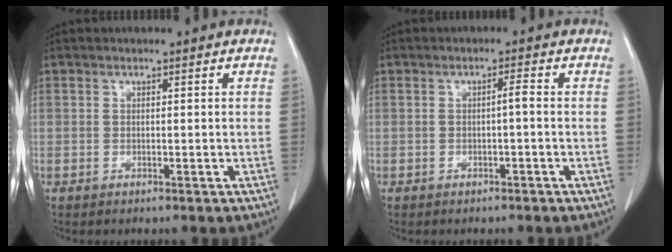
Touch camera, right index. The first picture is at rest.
{"total": 1.3, "force": [-0.3, 0.0, 1.3], "torque": [-0.019, 0.004, -0.004]}